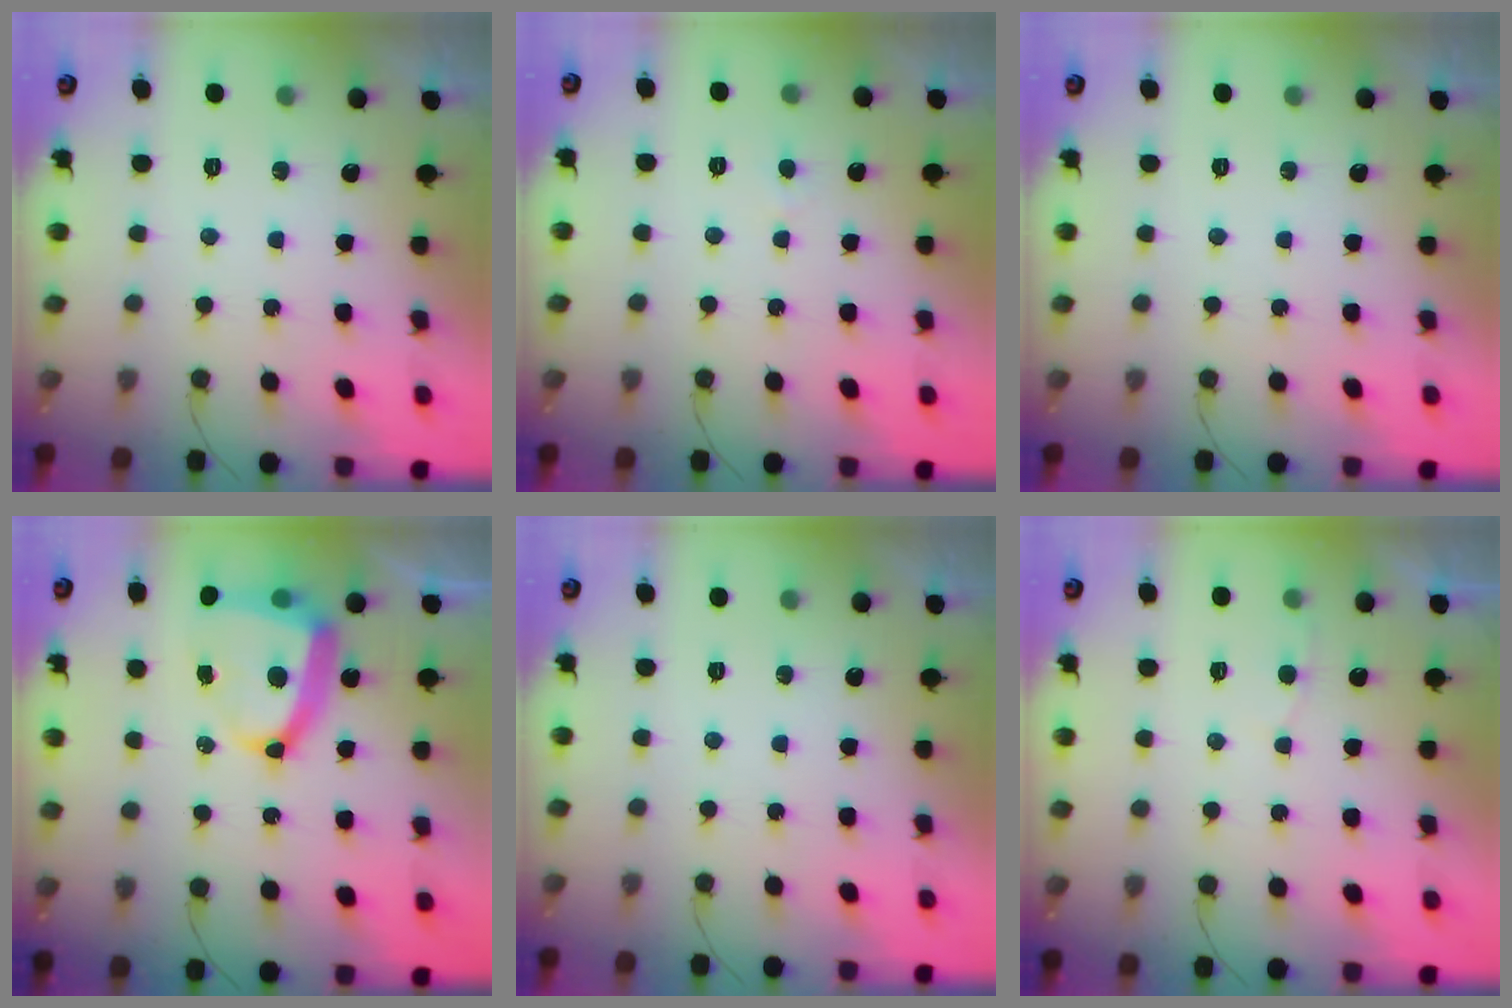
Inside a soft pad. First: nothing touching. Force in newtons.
{"total": 2.0, "press": 2.0, "slide": 0.2}
{"total": 0.0}
{"total": 14.6, "press": 14.5, "slide": 1.7}
{"total": 0.0}
{"total": 2.5, "press": 2.5, "slide": 0.3}